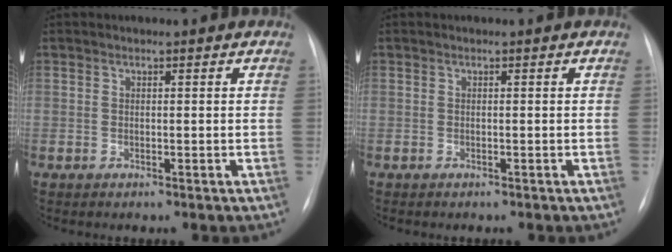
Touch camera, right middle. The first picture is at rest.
{"total": 0.6, "force": [-0.6, 0.2, 0.2], "torque": [-0.007, -0.001, -0.008]}